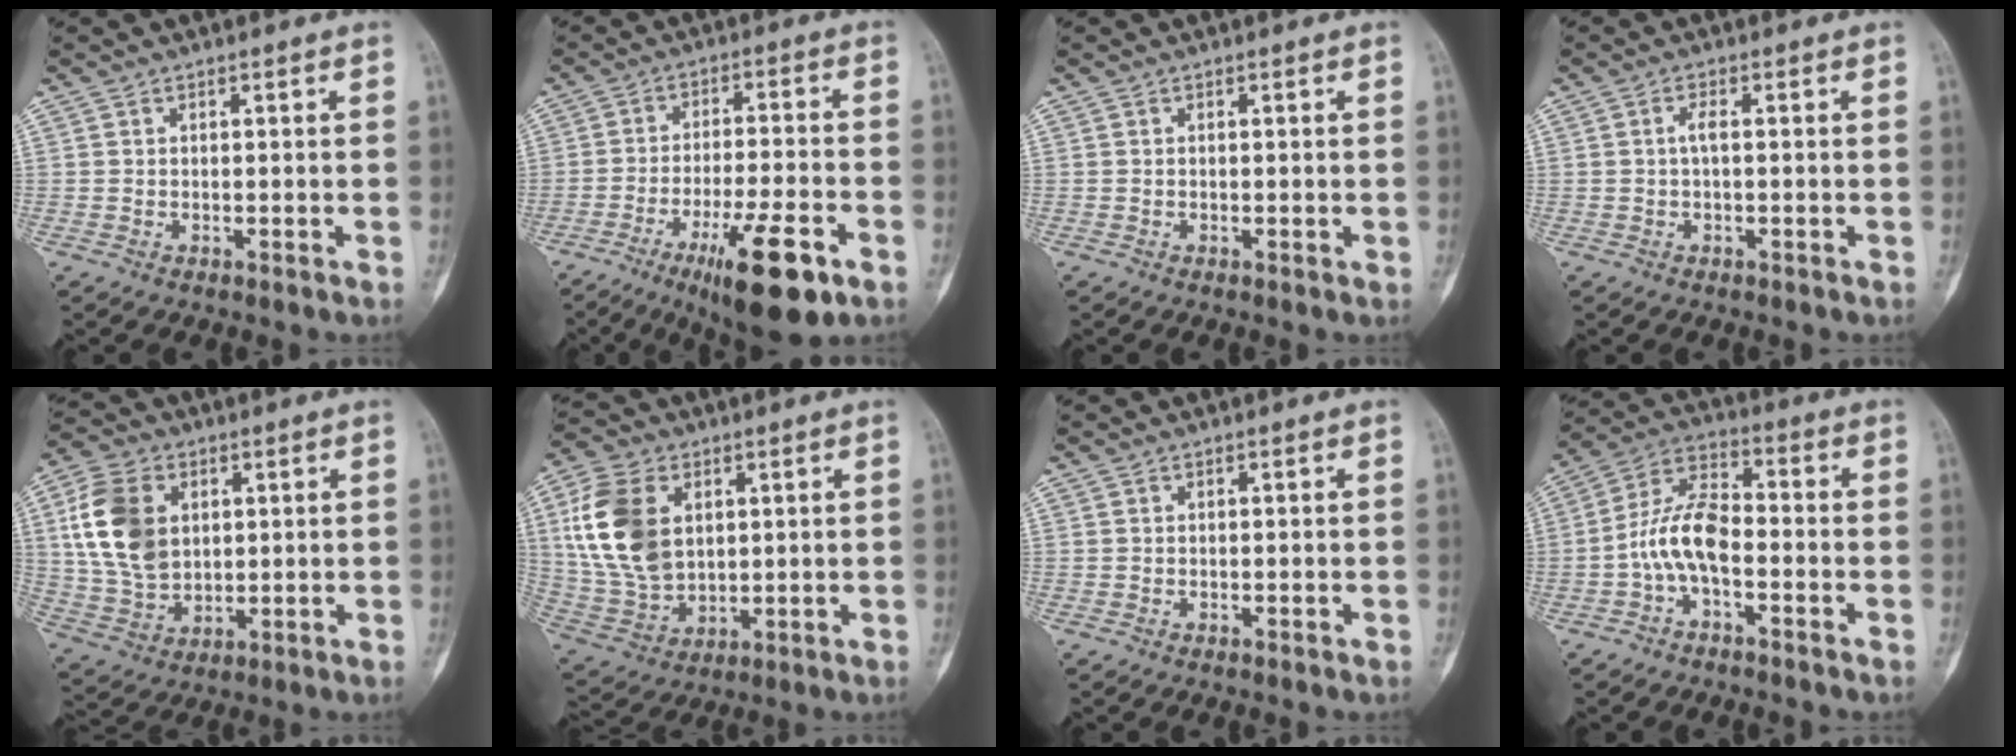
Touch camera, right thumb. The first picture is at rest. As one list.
[{"total": 14.3, "force": [-7.4, 3.2, 11.9], "torque": [-0.193, 0.020, -0.111]}, {"total": 0.0}, {"total": 1.7, "force": [0.0, 0.5, 1.7], "torque": [-0.036, 0.002, -0.001]}, {"total": 14.8, "force": [3.5, 10.5, 9.8], "torque": [-0.175, -0.004, 0.071]}, {"total": 16.4, "force": [4.0, 11.0, 11.4], "torque": [-0.217, -0.007, 0.086]}, {"total": 0.0}, {"total": 9.7, "force": [-2.5, 4.8, 8.1], "torque": [-0.159, 0.041, -0.057]}]